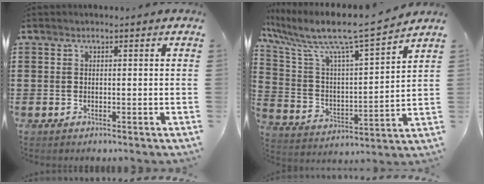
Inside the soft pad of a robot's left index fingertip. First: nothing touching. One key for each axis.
{"total": 9.4, "fx": 7.8, "fy": 0.4, "fz": 5.2, "tx": -0.134, "ty": -0.060, "tz": 0.123}